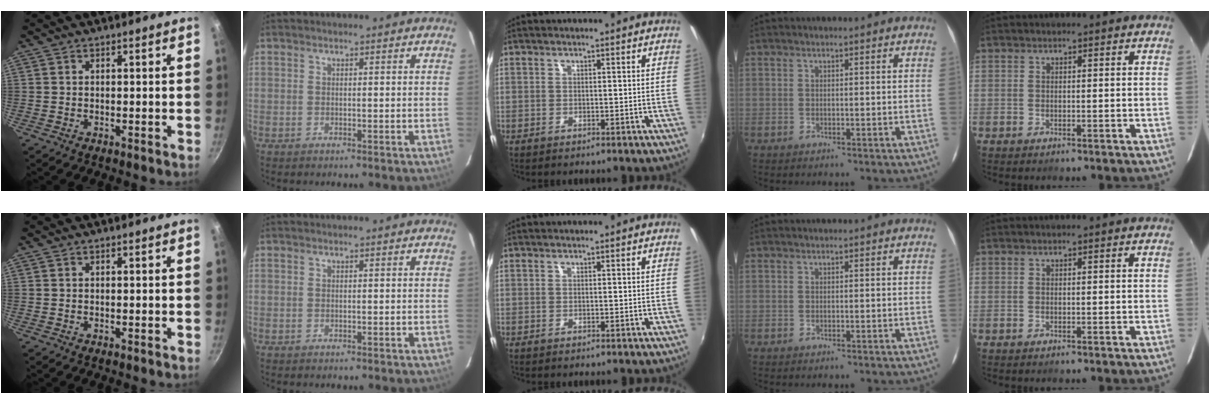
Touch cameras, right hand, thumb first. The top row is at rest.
{}